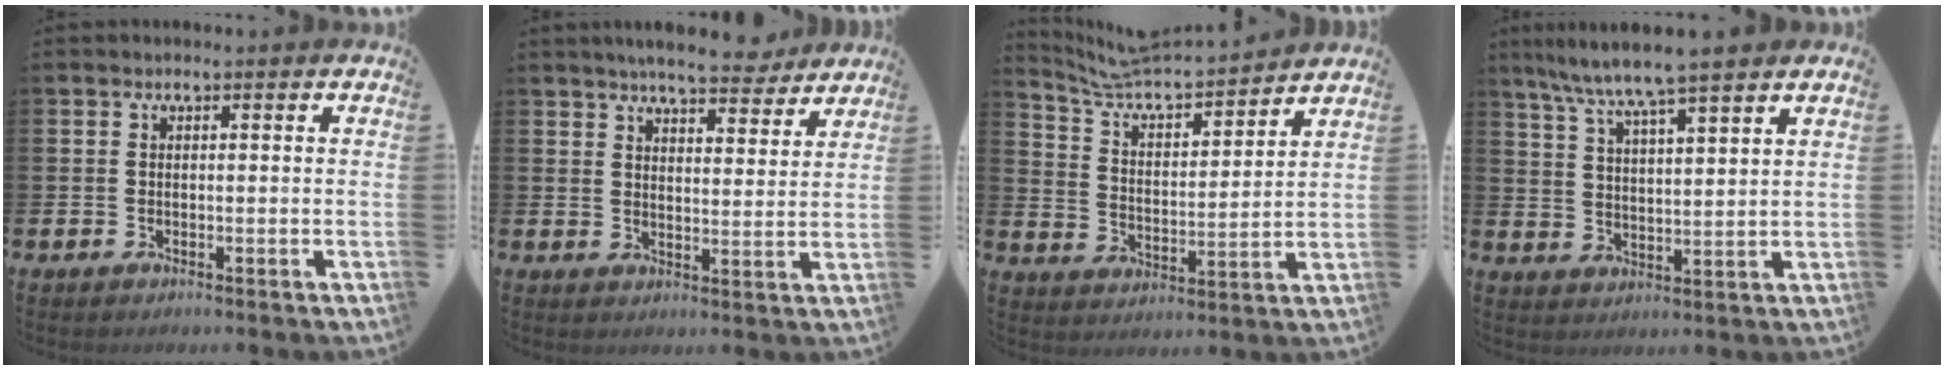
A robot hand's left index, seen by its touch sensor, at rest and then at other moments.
{"total": 6.3, "force": [6.0, 1.0, 1.8], "torque": [-0.030, -0.034, 0.103]}
{"total": 6.9, "force": [6.7, 1.1, 1.4], "torque": [-0.061, -0.060, 0.114]}
{"total": 7.2, "force": [6.7, -0.2, 2.7], "torque": [-0.080, -0.030, 0.119]}